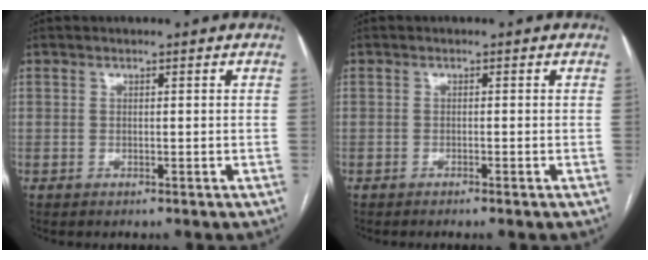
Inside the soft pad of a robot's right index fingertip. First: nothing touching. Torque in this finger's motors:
{"motor_torque": [0.37, -0.20, -0.08, 0.01]}